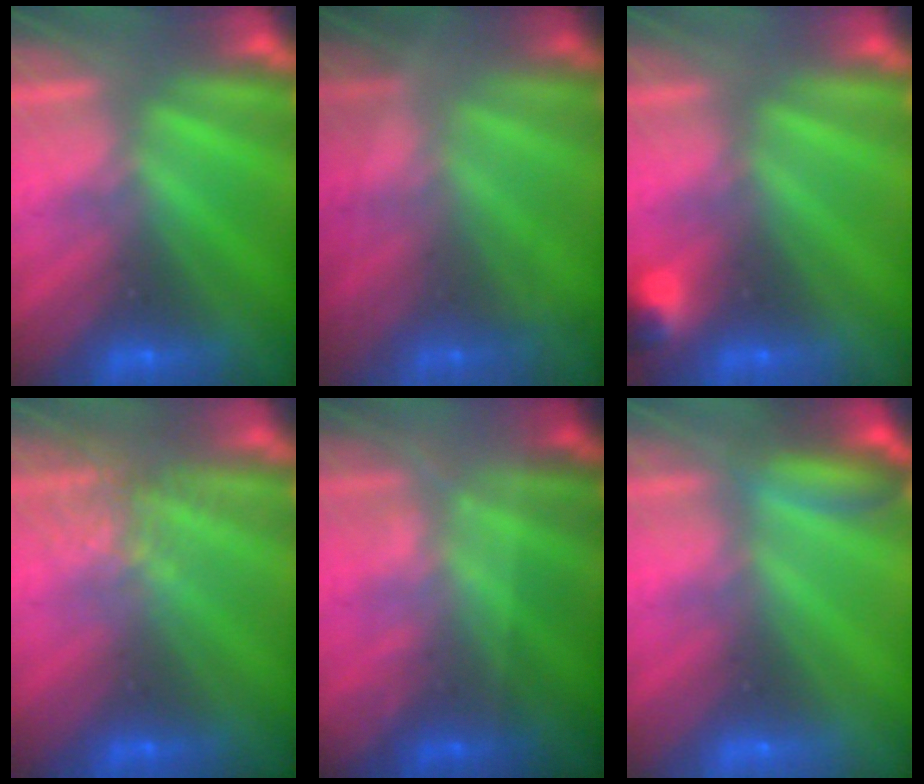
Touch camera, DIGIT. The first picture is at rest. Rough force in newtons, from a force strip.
{"total": 7.2}
{"total": 3.1}
{"total": 2.8}
{"total": 1.7}
{"total": 2.6}